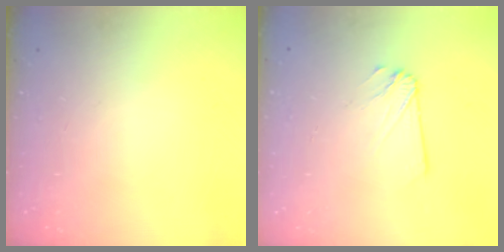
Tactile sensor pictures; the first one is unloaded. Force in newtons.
{"total": 2.2, "press": 2.2, "slide": 0.1}